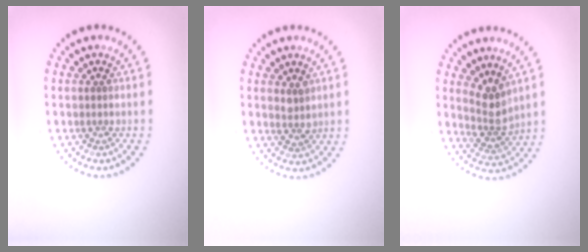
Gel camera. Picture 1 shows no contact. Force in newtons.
{"total": 1.5, "press": 1.2, "slide": 0.9}
{"total": 2.9, "press": 2.3, "slide": 1.8}